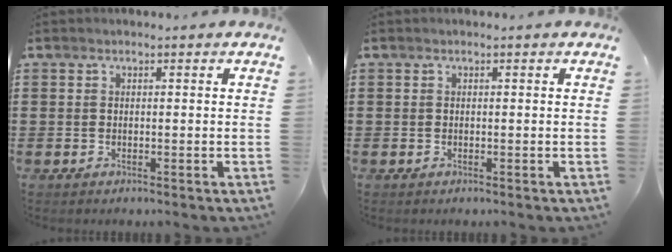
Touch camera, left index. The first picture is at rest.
{"total": 0.0}